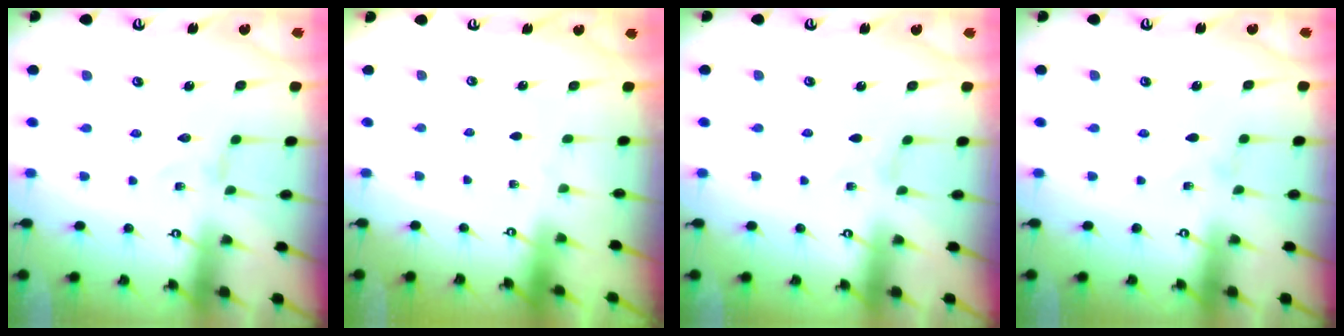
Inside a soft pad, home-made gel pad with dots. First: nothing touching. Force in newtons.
{"total": 0.0}
{"total": 0.7, "press": 0.6, "slide": 0.2}
{"total": 0.0}